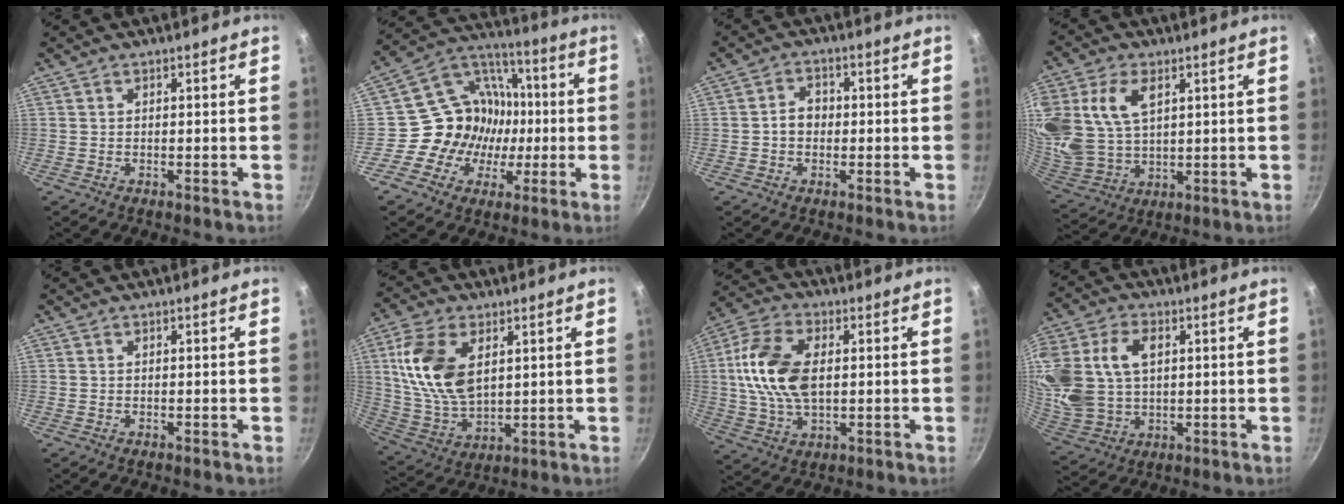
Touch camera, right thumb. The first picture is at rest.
{"total": 15.7, "force": [-2.1, 14.6, 5.3], "torque": [-0.039, 0.034, -0.045]}
{"total": 4.0, "force": [-0.4, 3.2, 2.3], "torque": [-0.017, 0.014, -0.011]}
{"total": 18.1, "force": [5.9, 12.1, 12.1], "torque": [-0.261, -0.010, 0.125]}
{"total": 0.0}
{"total": 15.2, "force": [4.3, 9.0, 11.5], "torque": [-0.209, -0.016, 0.094]}
{"total": 14.6, "force": [1.5, 8.7, 11.6], "torque": [-0.215, 0.010, 0.021]}
{"total": 20.6, "force": [4.7, 14.6, 13.7], "torque": [-0.308, 0.011, 0.097]}